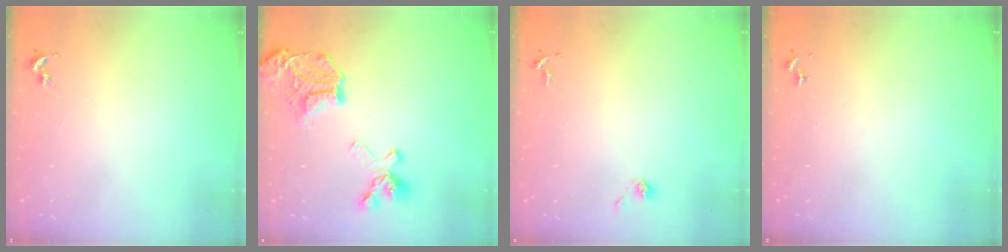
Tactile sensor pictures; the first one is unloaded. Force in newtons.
{"total": 21.1, "press": 21.0, "slide": 2.5}
{"total": 5.1, "press": 5.0, "slide": 0.4}
{"total": 0.0}